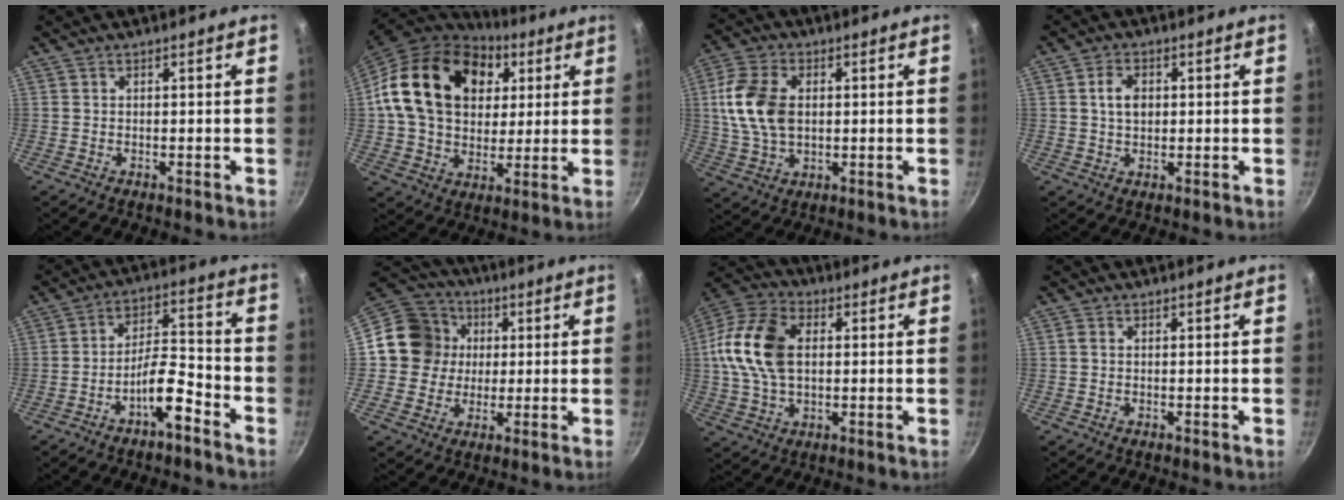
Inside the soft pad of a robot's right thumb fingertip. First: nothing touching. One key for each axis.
{"total": 23.4, "fx": 6.5, "fy": 17.2, "fz": 14.4, "tx": -0.229, "ty": 0.006, "tz": 0.107}
{"total": 12.3, "fx": 1.4, "fy": 8.1, "fz": 9.2, "tx": -0.171, "ty": 0.005, "tz": 0.025}
{"total": 4.6, "fx": 0.7, "fy": 3.2, "fz": 3.2, "tx": -0.043, "ty": 0.003, "tz": 0.011}
{"total": 8.8, "fx": -5.3, "fy": 2.7, "fz": 6.5, "tx": -0.103, "ty": 0.053, "tz": -0.087}
{"total": 12.9, "fx": 1.3, "fy": 12.1, "fz": 4.2, "tx": -0.043, "ty": 0.024, "tz": 0.008}
{"total": 16.4, "fx": 1.9, "fy": 10.6, "fz": 12.3, "tx": -0.225, "ty": 0.020, "tz": 0.022}
{"total": 0.6, "fx": 0.0, "fy": 0.4, "fz": 0.4, "tx": -0.009, "ty": 0.002, "tz": 0.001}